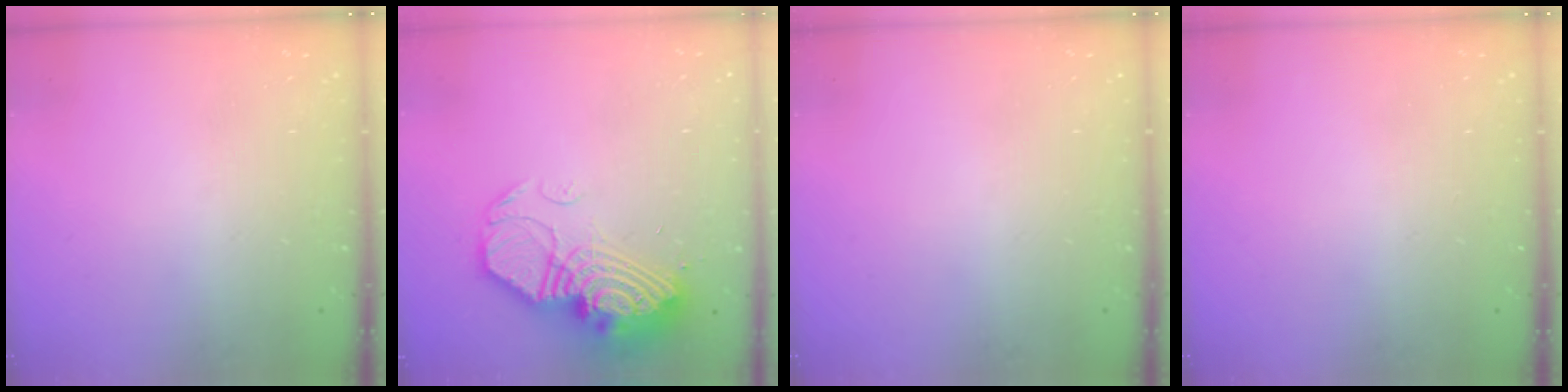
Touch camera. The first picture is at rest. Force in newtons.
{"total": 18.5, "press": 18.4, "slide": 1.7}
{"total": 0.0}
{"total": 0.0}